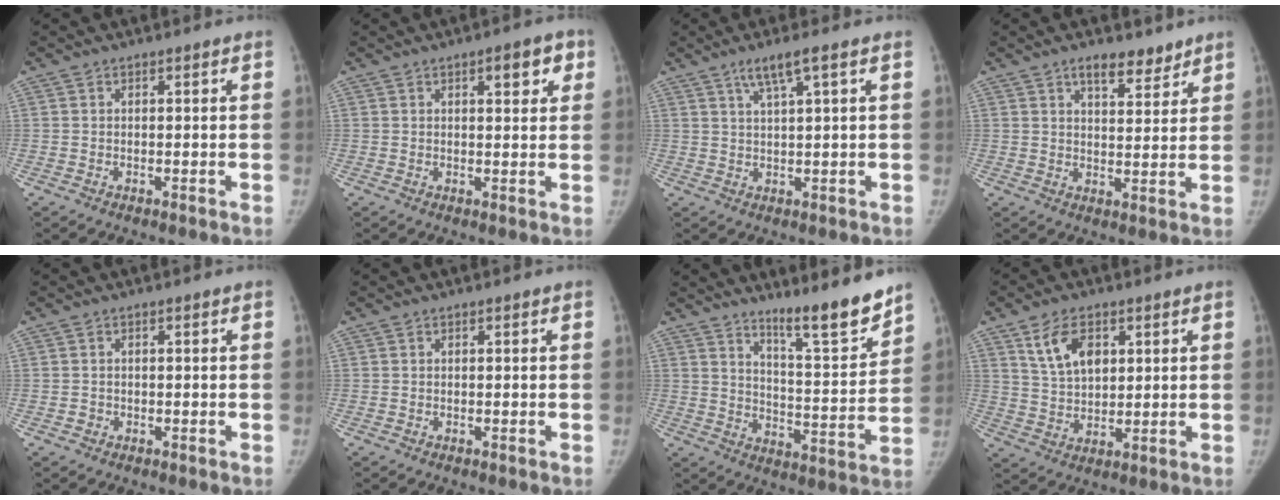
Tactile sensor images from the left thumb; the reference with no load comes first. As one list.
[{"total": 5.3, "force": [2.4, 2.1, 4.2], "torque": [-0.033, -0.005, 0.027]}, {"total": 4.5, "force": [2.5, -0.1, 3.7], "torque": [-0.076, -0.007, 0.053]}, {"total": 6.3, "force": [4.6, 2.7, 3.2], "torque": [-0.023, -0.029, 0.072]}, {"total": 0.9, "force": [-0.3, 0.8, 0.1], "torque": [0.006, 0.005, -0.006]}, {"total": 0.0}, {"total": 12.4, "force": [10.2, 1.1, 7.1], "torque": [-0.087, -0.086, 0.165]}, {"total": 8.7, "force": [3.9, 5.3, 5.7], "torque": [-0.083, -0.017, 0.081]}]